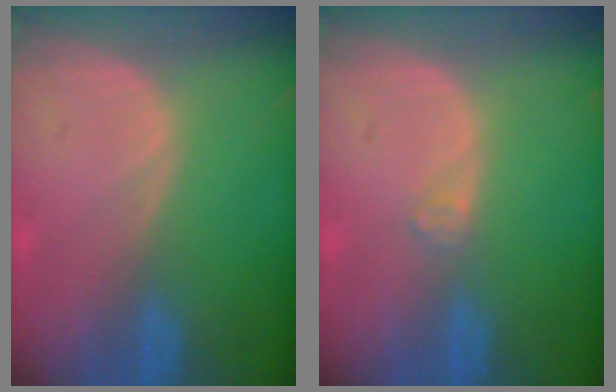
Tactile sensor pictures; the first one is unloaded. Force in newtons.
{"total": 1.1, "press": 1.0, "slide": 0.2}